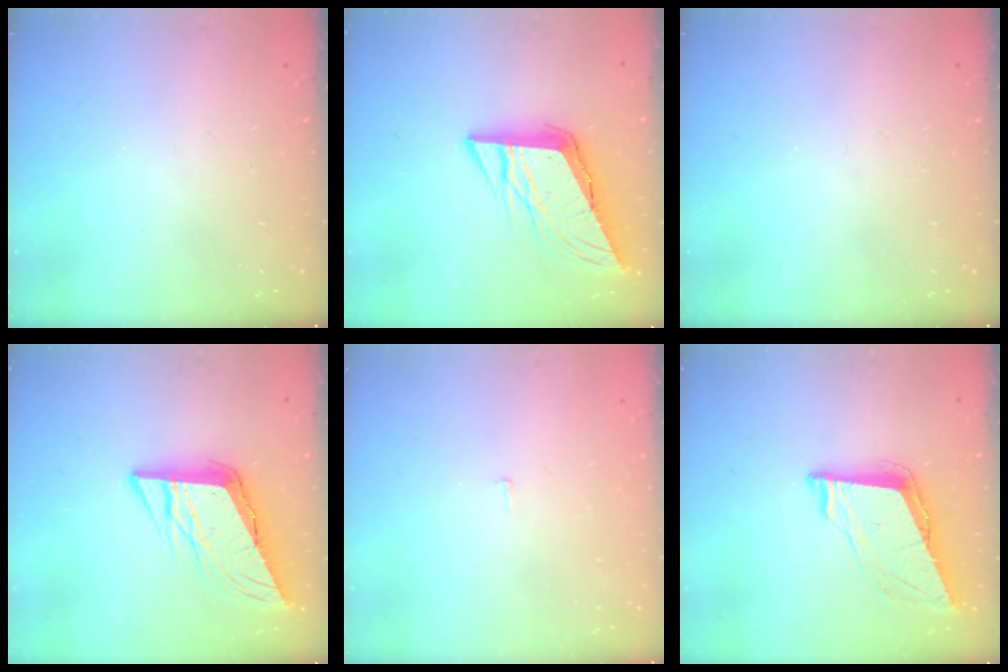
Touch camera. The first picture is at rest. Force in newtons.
{"total": 11.4, "press": 11.2, "slide": 1.9}
{"total": 0.0}
{"total": 11.4, "press": 11.2, "slide": 1.9}
{"total": 2.2, "press": 2.2, "slide": 0.1}
{"total": 9.3, "press": 8.8, "slide": 3.2}